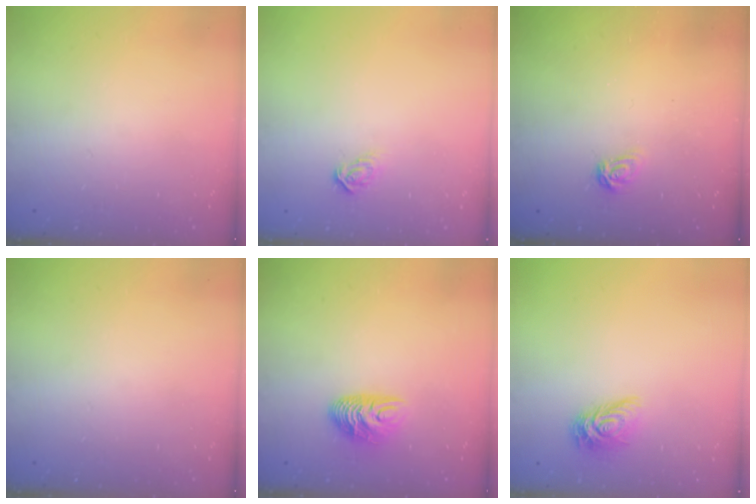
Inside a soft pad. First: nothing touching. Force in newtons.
{"total": 5.0, "press": 5.0, "slide": 0.2}
{"total": 4.3, "press": 4.3, "slide": 0.3}
{"total": 0.0}
{"total": 7.9, "press": 7.8, "slide": 1.0}
{"total": 8.5, "press": 8.5, "slide": 0.2}